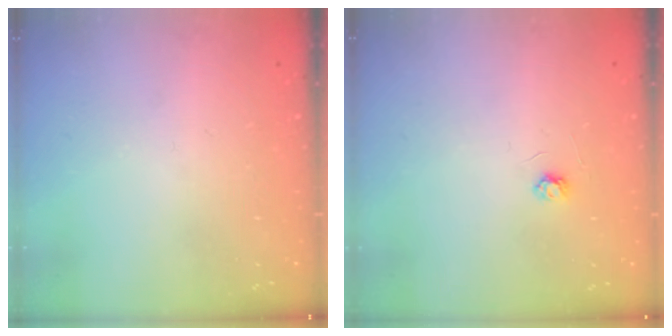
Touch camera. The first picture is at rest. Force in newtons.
{"total": 2.6, "press": 2.6, "slide": 0.3}